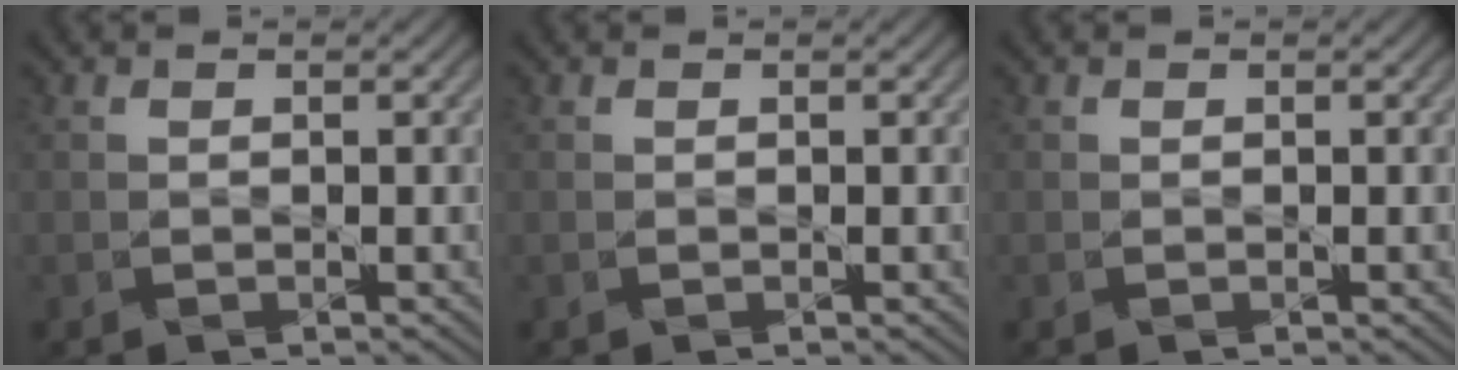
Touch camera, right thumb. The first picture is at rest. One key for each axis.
{"total": 0.0}
{"total": 0.0}